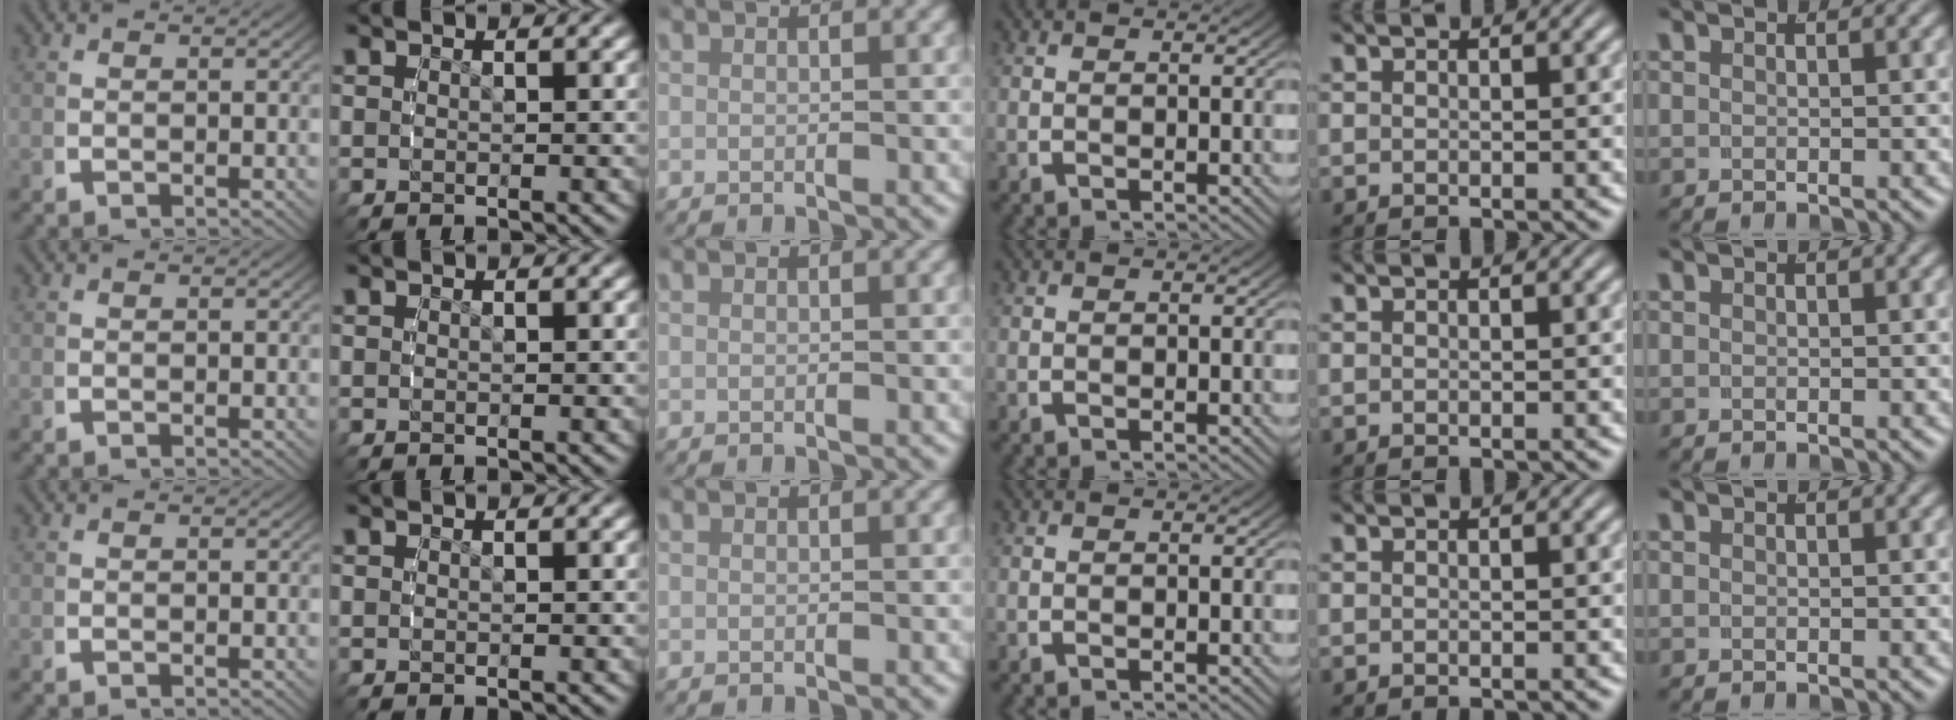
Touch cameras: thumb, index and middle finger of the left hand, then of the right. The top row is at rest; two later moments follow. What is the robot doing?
{"motion": "reach", "object": "pencil case"}